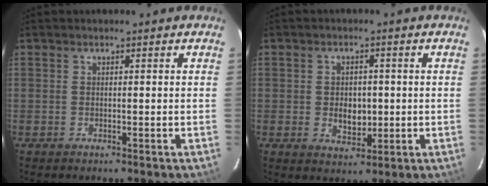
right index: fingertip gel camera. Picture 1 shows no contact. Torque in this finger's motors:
{"motor_torque": [0.11, 0.00, 0.23, 0.05]}